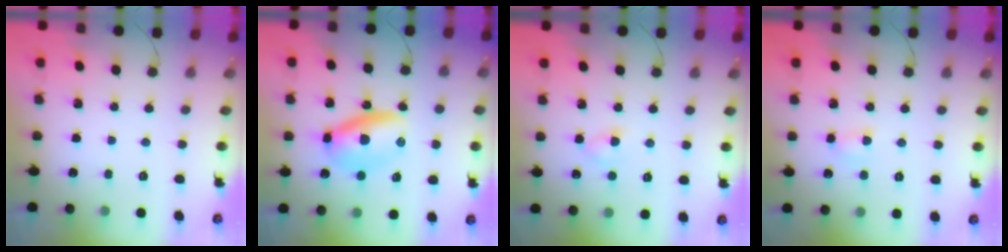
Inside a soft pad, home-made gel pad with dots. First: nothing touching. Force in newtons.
{"total": 7.4, "press": 7.2, "slide": 1.8}
{"total": 3.2, "press": 3.1, "slide": 0.9}
{"total": 3.7, "press": 3.6, "slide": 1.1}